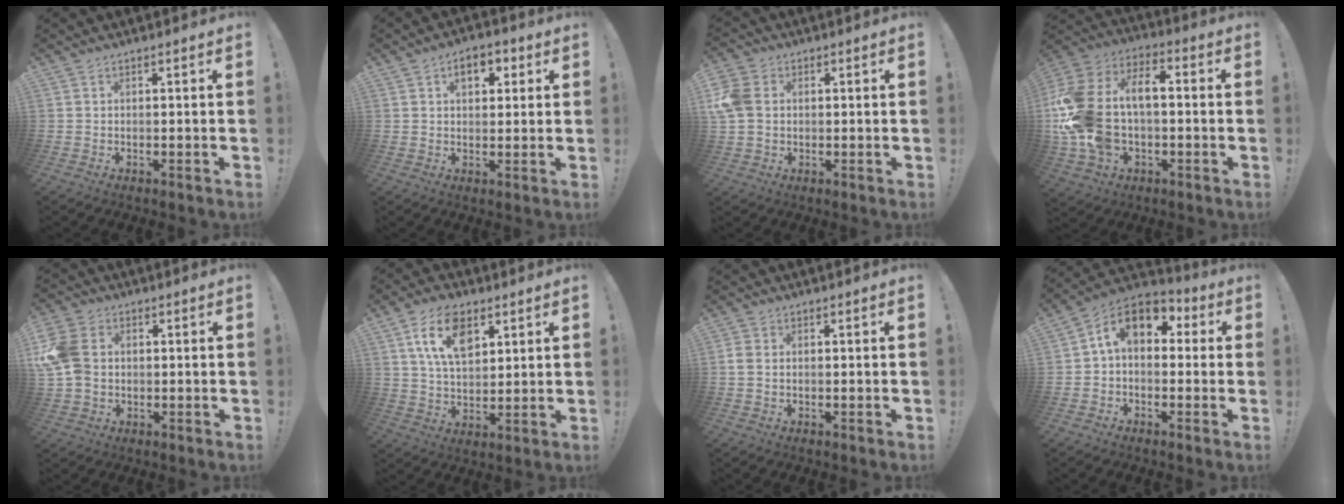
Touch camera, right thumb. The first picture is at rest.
{"total": 6.7, "force": [2.5, 4.4, 4.4], "torque": [-0.055, 0.002, 0.039]}
{"total": 9.9, "force": [1.0, 7.7, 6.2], "torque": [-0.124, 0.009, 0.023]}
{"total": 20.6, "force": [0.6, 13.9, 15.1], "torque": [-0.311, 0.009, 0.020]}
{"total": 12.4, "force": [0.8, 9.4, 8.0], "torque": [-0.166, 0.008, 0.018]}
{"total": 13.8, "force": [6.2, 8.3, 9.2], "torque": [-0.156, -0.003, 0.118]}
{"total": 2.3, "force": [0.3, 1.7, 1.5], "torque": [-0.034, 0.008, 0.008]}
{"total": 11.7, "force": [3.2, 7.5, 8.3], "torque": [-0.132, 0.007, 0.063]}